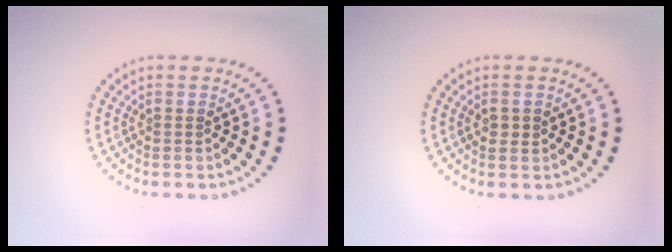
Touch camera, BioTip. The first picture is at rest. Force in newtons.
{"total": 1.1, "press": 1.1, "slide": 0.1}